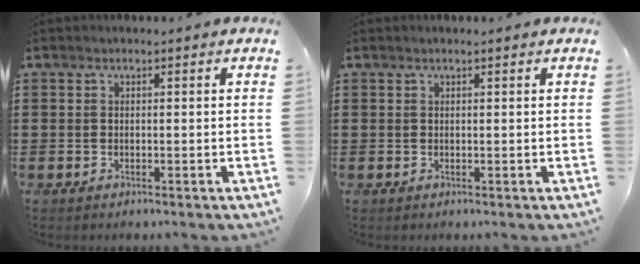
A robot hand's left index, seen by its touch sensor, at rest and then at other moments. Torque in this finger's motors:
{"motor_torque": [-0.49, 0.06, -0.23, -0.01]}